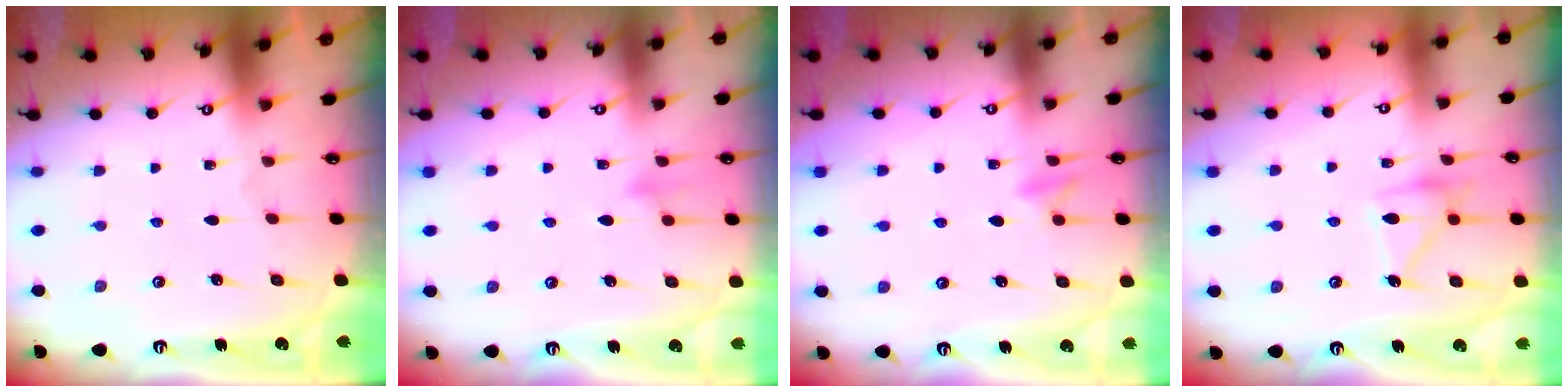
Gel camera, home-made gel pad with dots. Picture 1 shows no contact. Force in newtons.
{"total": 8.7, "press": 8.6, "slide": 0.8}
{"total": 4.9, "press": 4.8, "slide": 0.9}
{"total": 13.6, "press": 13.6, "slide": 0.7}